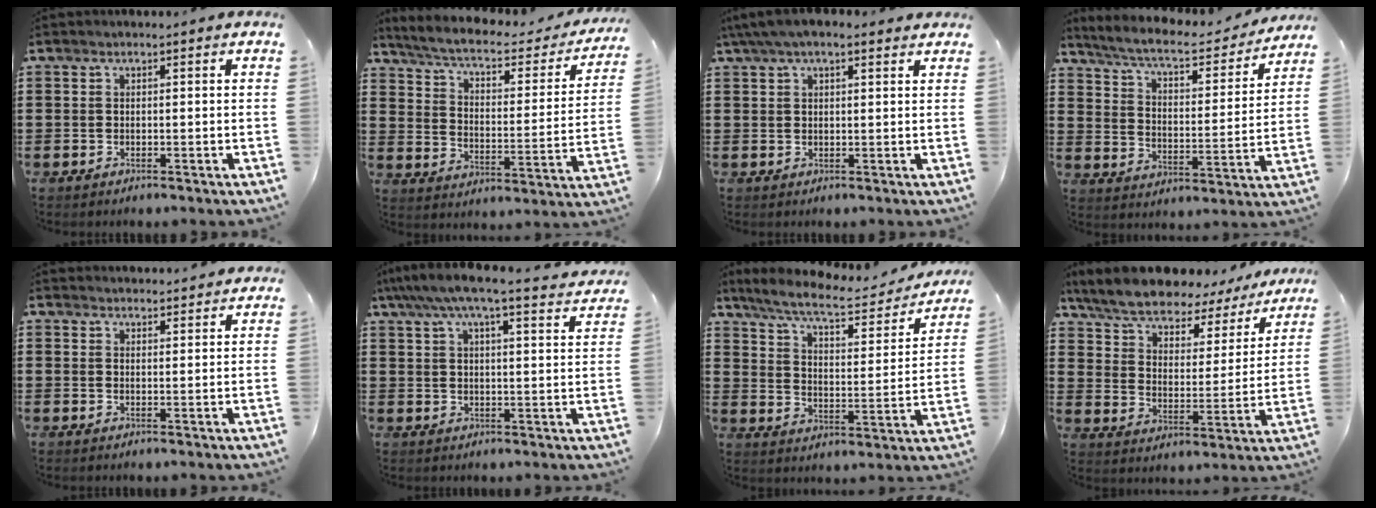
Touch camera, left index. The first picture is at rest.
{"total": 5.2, "force": [4.3, 0.8, 2.9], "torque": [-0.076, -0.029, 0.066]}
{"total": 4.0, "force": [2.7, 1.6, 2.4], "torque": [-0.055, 0.004, 0.049]}
{"total": 6.7, "force": [6.0, 0.7, 3.0], "torque": [-0.084, -0.036, 0.098]}
{"total": 2.3, "force": [2.3, 0.0, -0.1], "torque": [-0.003, -0.005, 0.043]}
{"total": 6.6, "force": [5.7, 0.3, 3.3], "torque": [-0.082, -0.027, 0.099]}
{"total": 8.3, "force": [6.9, 1.2, 4.5], "torque": [-0.115, -0.031, 0.116]}
{"total": 7.3, "force": [6.5, 1.7, 2.9], "torque": [-0.088, -0.044, 0.109]}